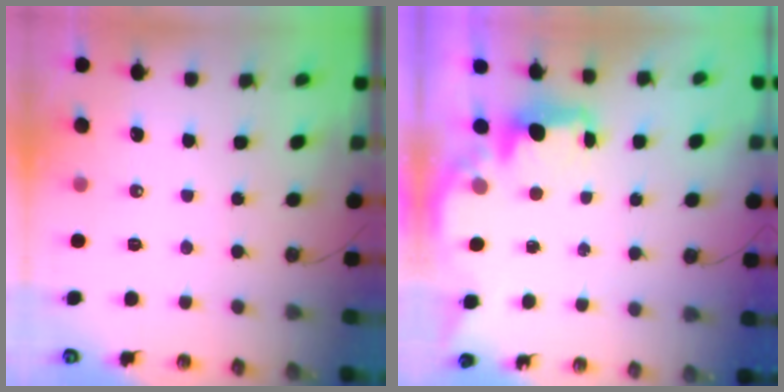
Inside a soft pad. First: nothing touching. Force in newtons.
{"total": 2.5, "press": 2.4, "slide": 0.8}